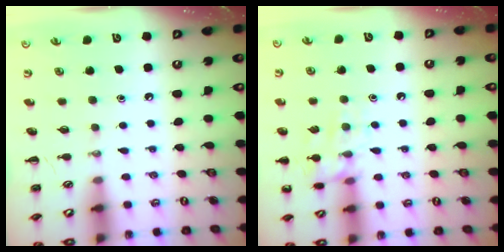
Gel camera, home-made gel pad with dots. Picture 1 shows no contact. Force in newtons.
{"total": 11.0, "press": 11.0, "slide": 0.6}